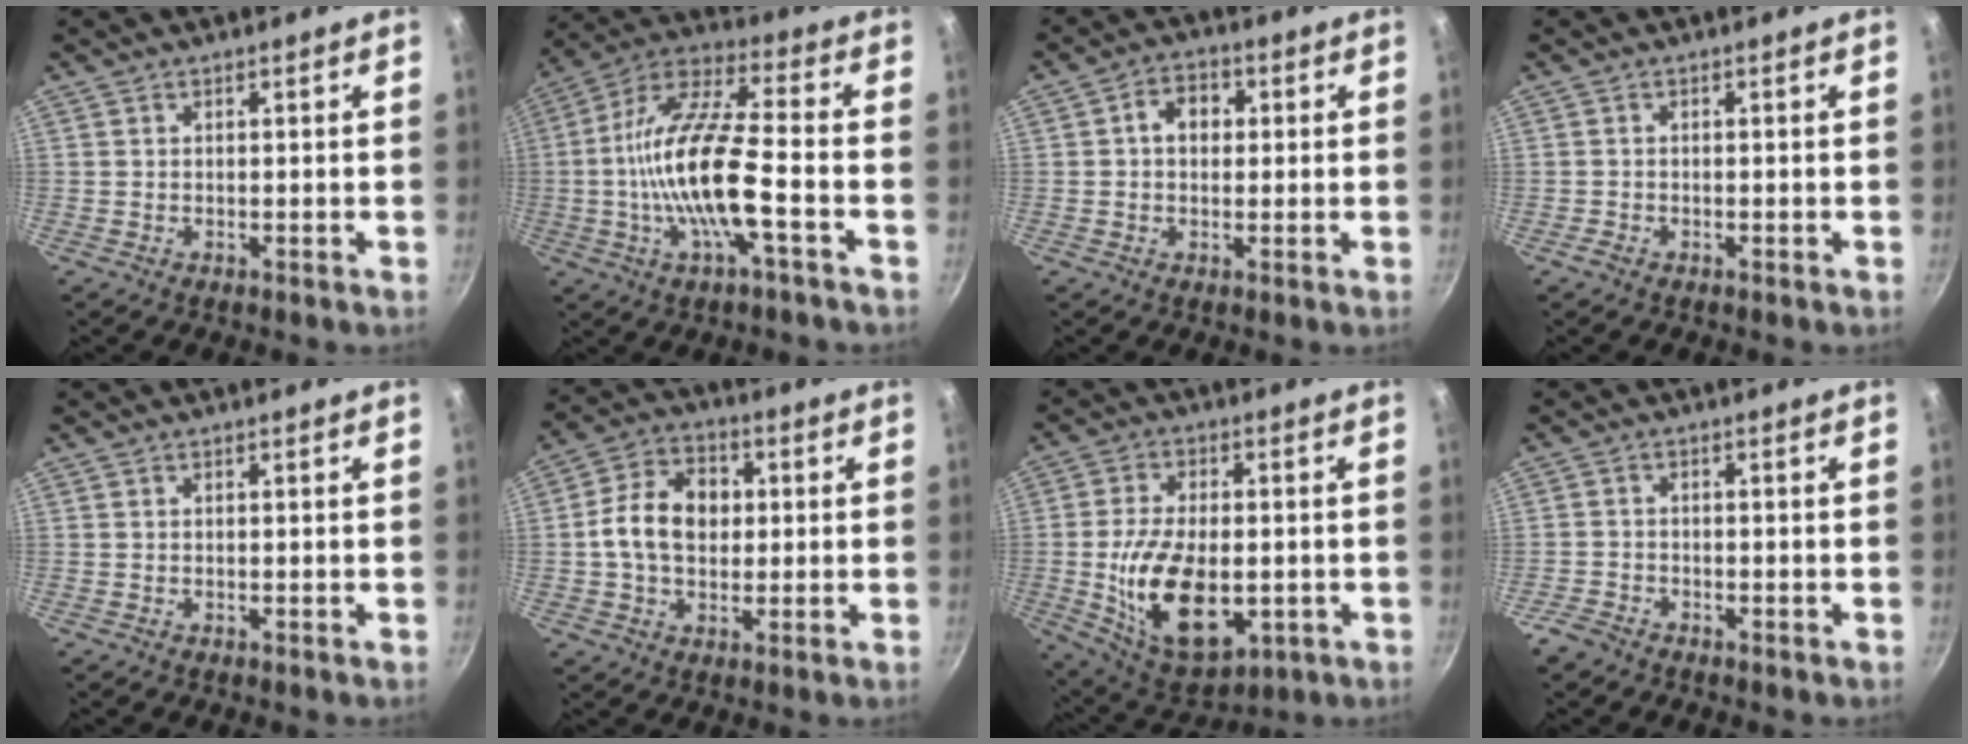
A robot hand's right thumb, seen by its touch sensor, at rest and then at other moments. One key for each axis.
{"total": 17.1, "fx": -3.8, "fy": 4.7, "fz": 16.0, "tx": -0.303, "ty": 0.036, "tz": -0.083}
{"total": 5.6, "fx": 0.8, "fy": 4.4, "fz": 3.5, "tx": -0.030, "ty": 0.012, "tz": 0.004}
{"total": 0.9, "fx": -0.7, "fy": 0.4, "fz": 0.3, "tx": -0.015, "ty": 0.004, "tz": -0.014}
{"total": 0.0}
{"total": 11.7, "fx": 0.7, "fy": 8.6, "fz": 7.9, "tx": -0.115, "ty": 0.018, "tz": -0.003}
{"total": 18.0, "fx": -2.9, "fy": 10.2, "fz": 14.6, "tx": -0.245, "ty": -0.001, "tz": -0.034}
{"total": 3.1, "fx": -2.5, "fy": 1.6, "fz": 0.9, "tx": -0.024, "ty": 0.020, "tz": -0.047}